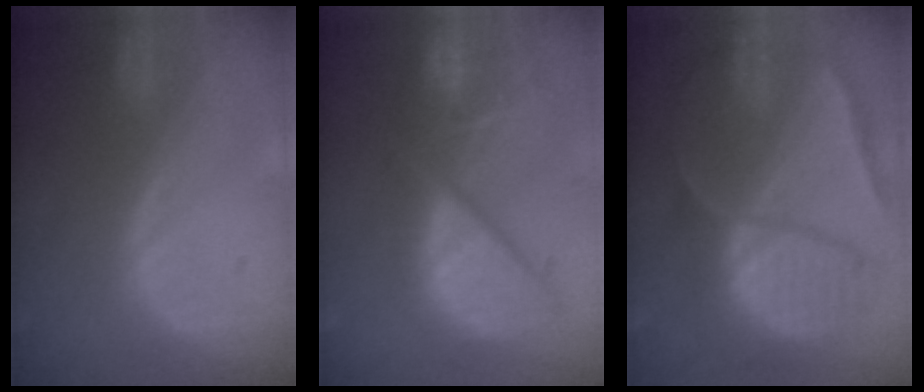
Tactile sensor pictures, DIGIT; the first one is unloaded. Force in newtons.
{"total": 12.7, "press": 10.5, "slide": 7.1}
{"total": 10.7, "press": 10.6, "slide": 1.0}